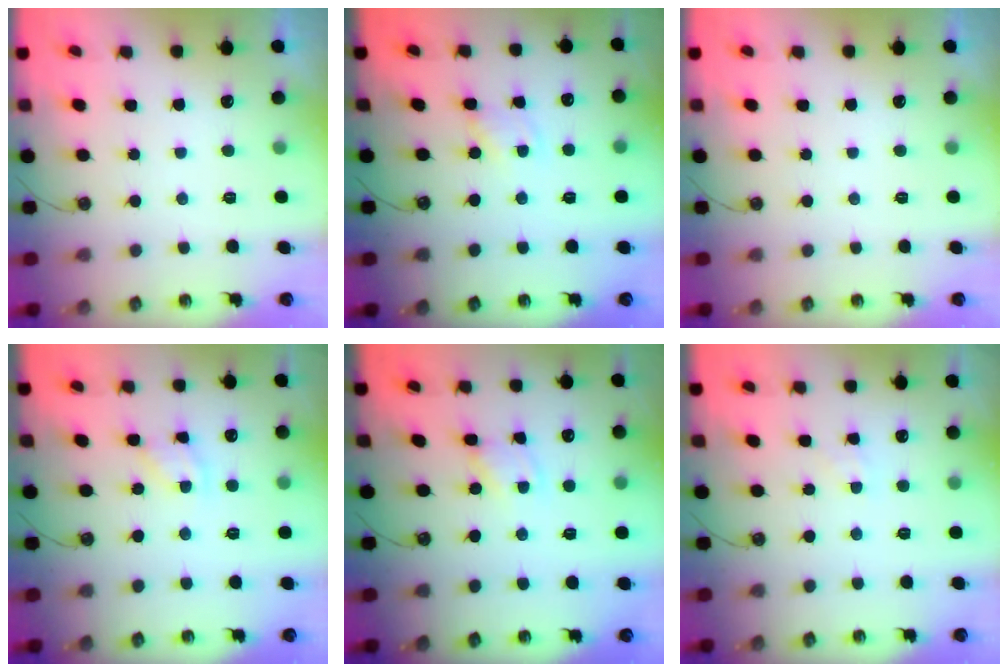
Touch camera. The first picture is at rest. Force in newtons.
{"total": 1.6, "press": 1.6, "slide": 0.2}
{"total": 0.0}
{"total": 4.5, "press": 4.5, "slide": 0.3}
{"total": 1.6, "press": 1.6, "slide": 0.2}
{"total": 2.4, "press": 2.4, "slide": 0.2}